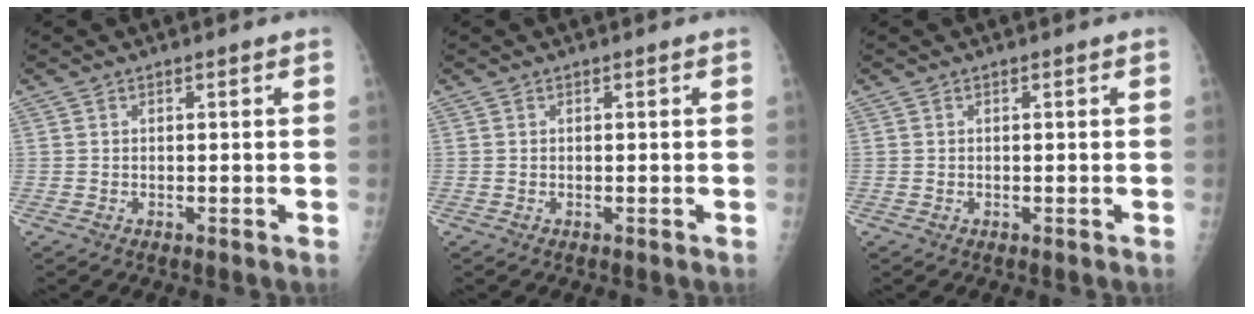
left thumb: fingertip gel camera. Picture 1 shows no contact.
{"total": 0.0}
{"total": 0.0}